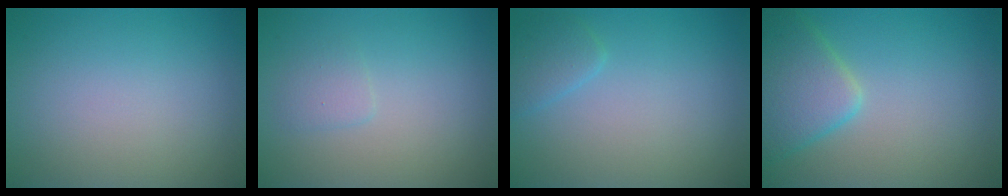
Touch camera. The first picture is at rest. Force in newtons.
{"total": 1.1, "press": 1.1, "slide": 0.1}
{"total": 1.6, "press": 1.6, "slide": 0.1}
{"total": 4.9, "press": 4.9, "slide": 0.3}